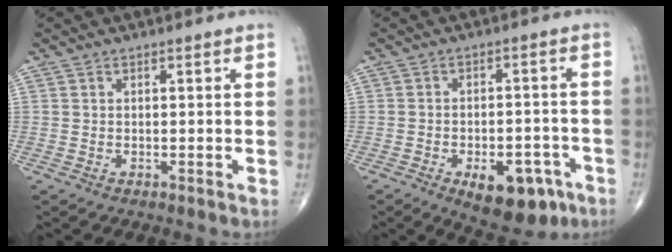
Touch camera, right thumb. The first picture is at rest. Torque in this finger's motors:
{"motor_torque": [1.28, 1.20, 0.63, -0.82, 0.26]}